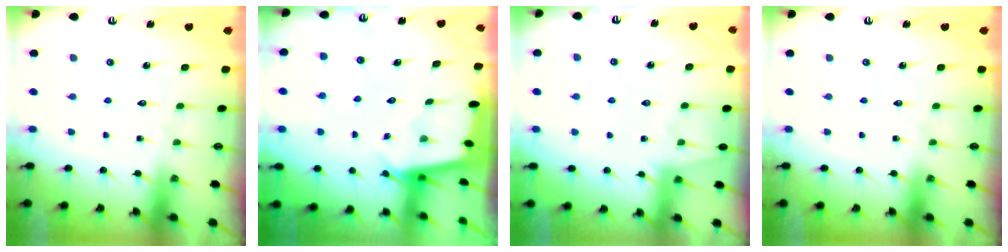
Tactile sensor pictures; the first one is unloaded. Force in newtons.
{"total": 1.8, "press": 1.8, "slide": 0.2}
{"total": 1.6, "press": 1.5, "slide": 0.4}
{"total": 0.0}